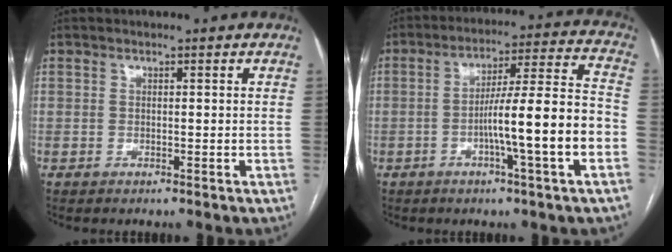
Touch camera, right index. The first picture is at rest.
{"total": 13.8, "force": [-3.9, -0.4, 13.3], "torque": [-0.213, 0.013, -0.063]}